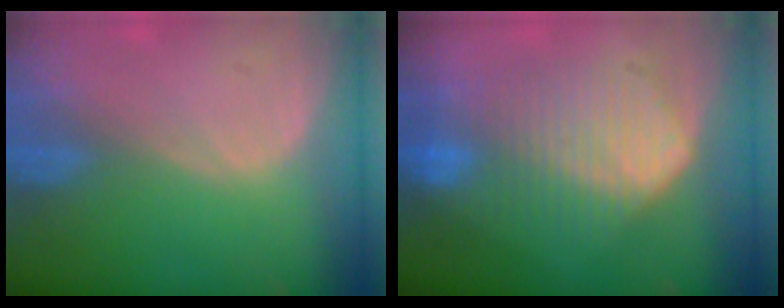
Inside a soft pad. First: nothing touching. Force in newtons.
{"total": 10.4, "press": 10.4, "slide": 0.5}